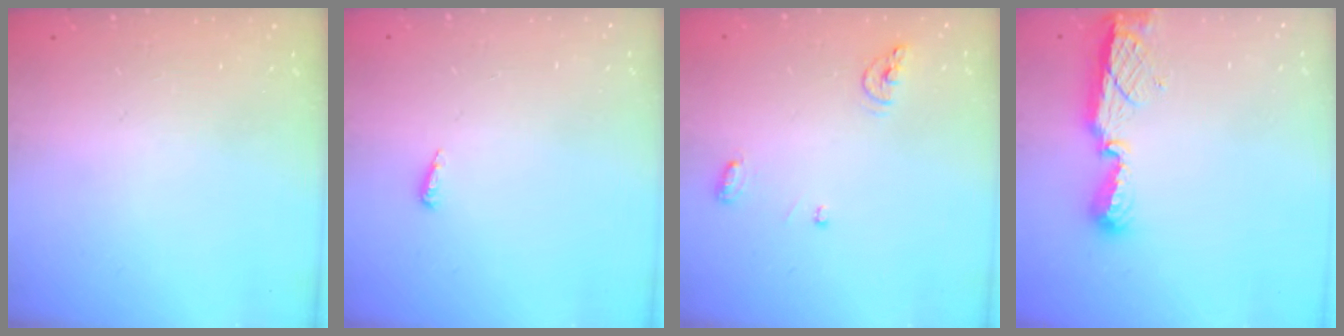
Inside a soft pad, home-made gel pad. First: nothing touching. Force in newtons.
{"total": 4.1, "press": 4.0, "slide": 0.8}
{"total": 6.5, "press": 6.5, "slide": 0.5}
{"total": 7.9, "press": 7.9, "slide": 0.3}